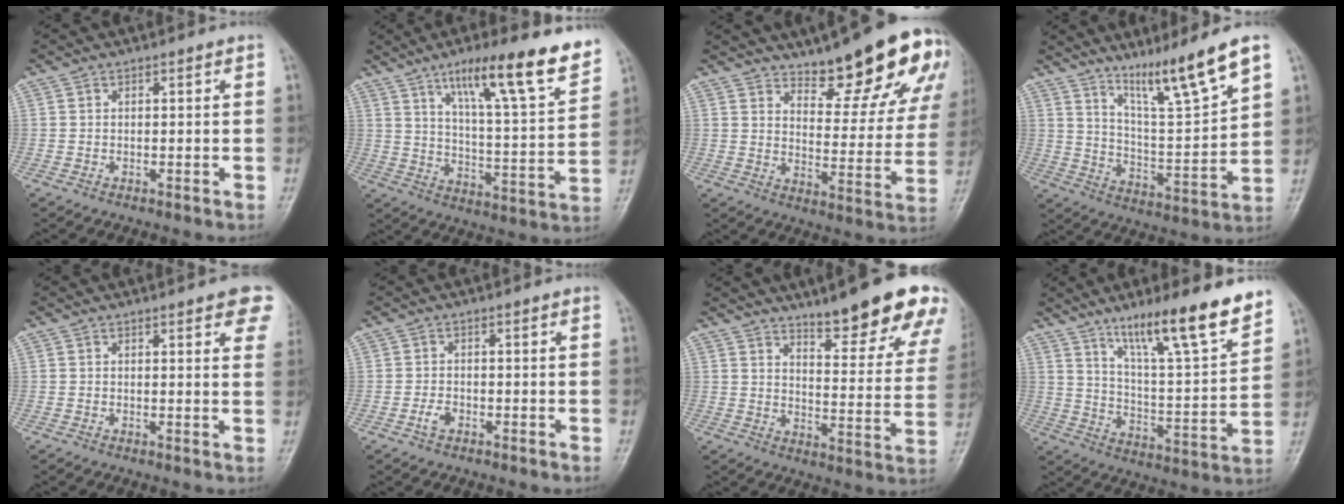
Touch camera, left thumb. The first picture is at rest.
{"total": 19.0, "force": [12.0, 3.2, 14.4], "torque": [-0.193, -0.054, 0.189]}
{"total": 18.6, "force": [12.9, 5.8, 12.1], "torque": [-0.117, -0.089, 0.177]}
{"total": 13.5, "force": [9.4, 0.3, 9.7], "torque": [-0.159, -0.064, 0.170]}
{"total": 7.4, "force": [4.4, 2.1, 5.6], "torque": [-0.040, -0.008, 0.044]}
{"total": 1.7, "force": [-0.8, 1.1, 1.1], "torque": [-0.023, 0.006, -0.018]}
{"total": 20.3, "force": [14.5, 4.4, 13.5], "torque": [-0.139, -0.084, 0.191]}
{"total": 18.1, "force": [12.7, 2.6, 12.6], "torque": [-0.179, -0.072, 0.209]}